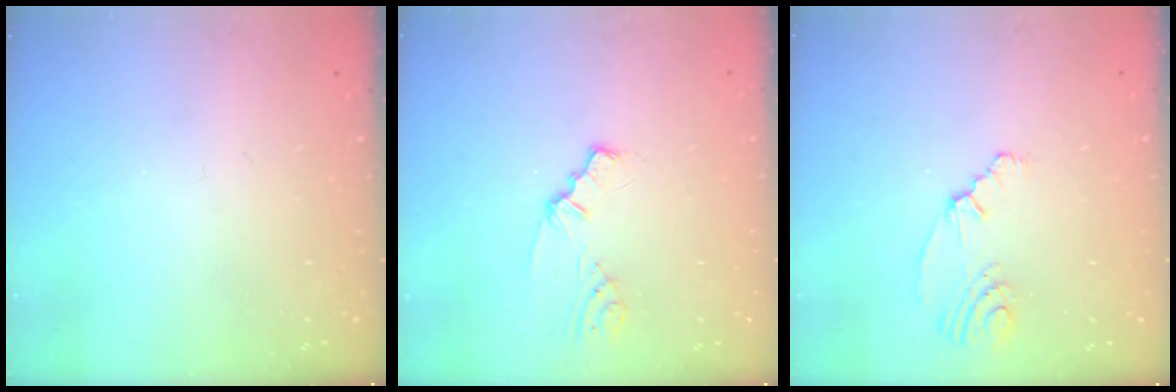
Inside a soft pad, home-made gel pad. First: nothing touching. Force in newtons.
{"total": 1.2, "press": 1.2, "slide": 0.2}
{"total": 4.4, "press": 2.2, "slide": 3.8}